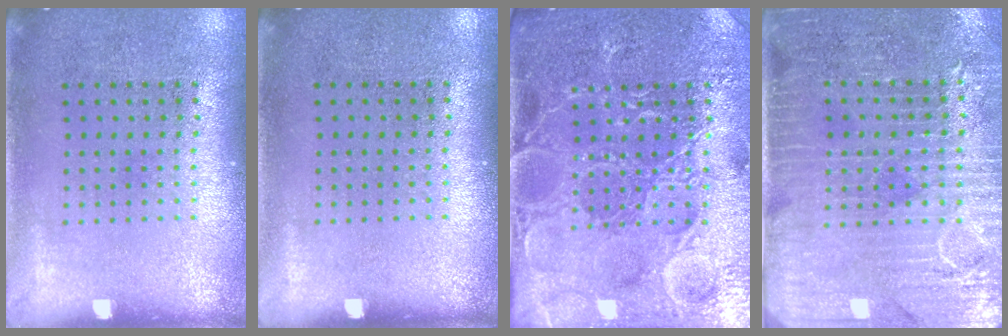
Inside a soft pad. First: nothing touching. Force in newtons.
{"total": 0.0}
{"total": 4.8, "press": 4.5, "slide": 1.7}
{"total": 3.6, "press": 3.3, "slide": 1.5}